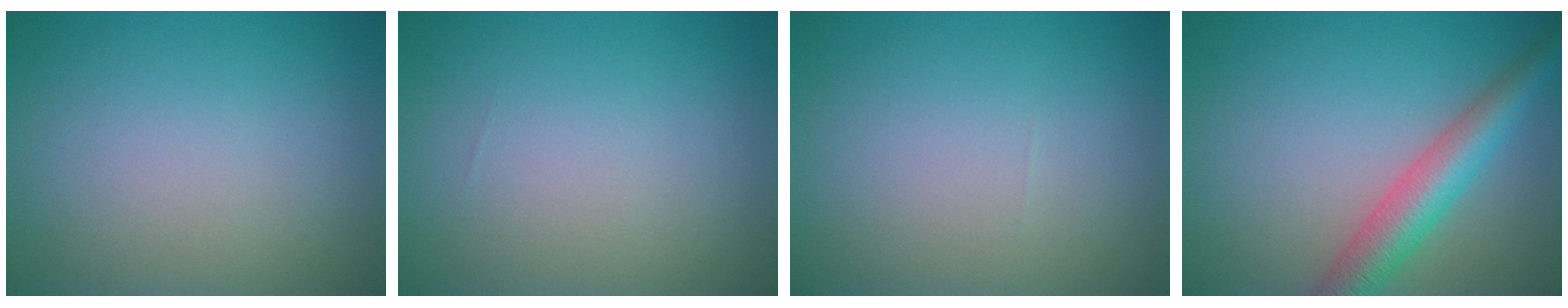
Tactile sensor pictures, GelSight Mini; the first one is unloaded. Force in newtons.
{"total": 0.0}
{"total": 0.0}
{"total": 5.1, "press": 5.1, "slide": 0.1}